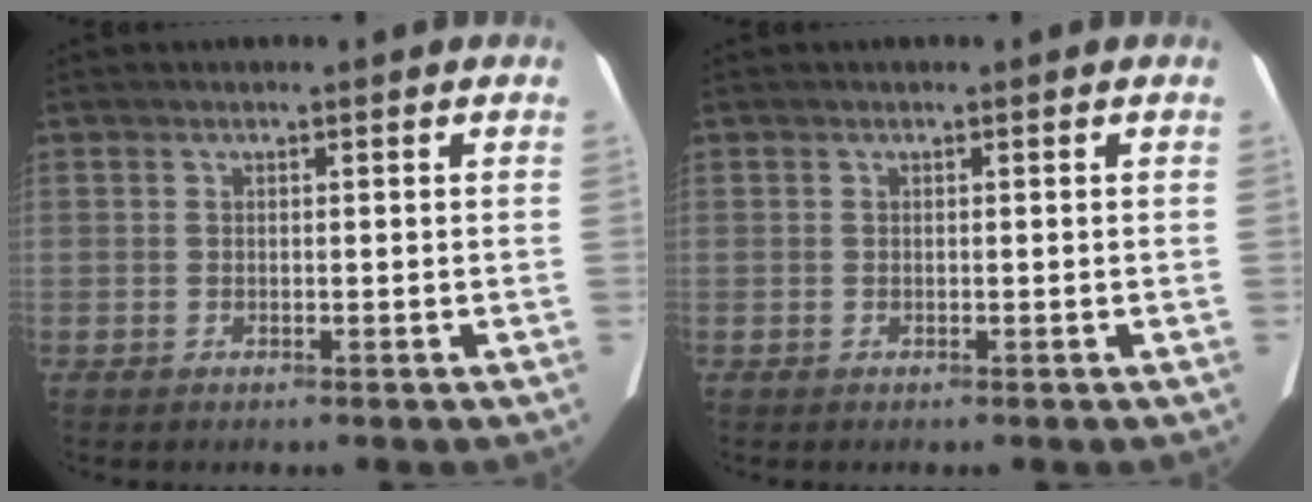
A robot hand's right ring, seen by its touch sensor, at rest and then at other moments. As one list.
[{"total": 0.0}]